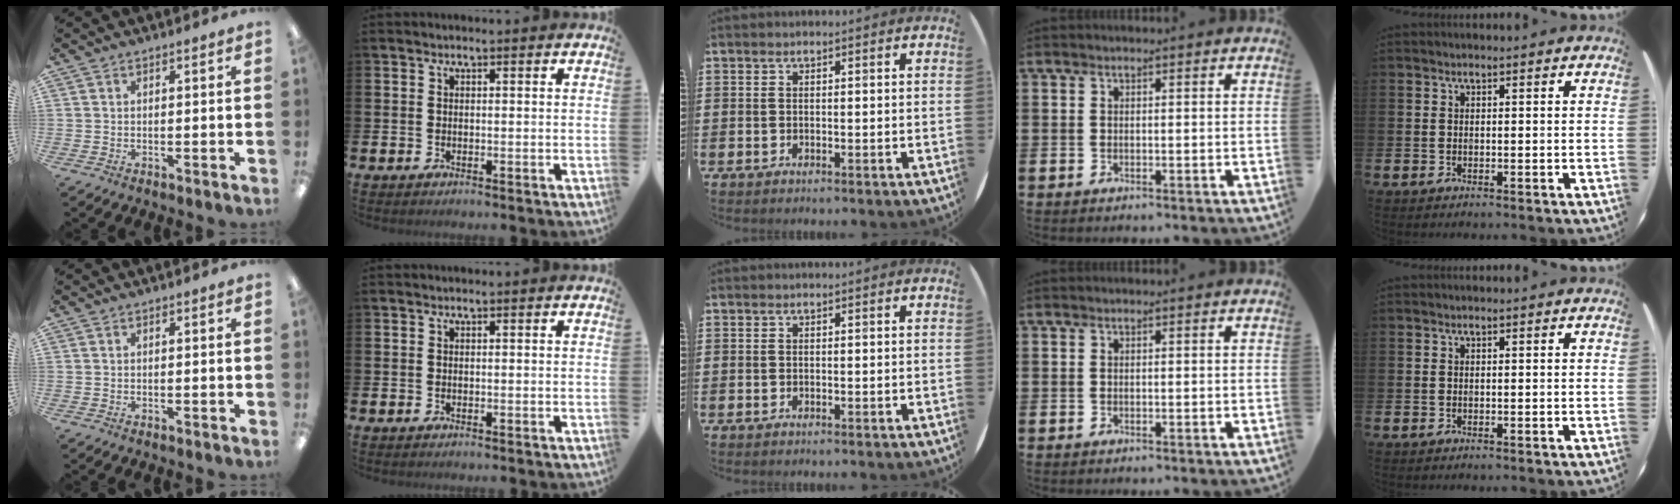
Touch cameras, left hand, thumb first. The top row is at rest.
{}